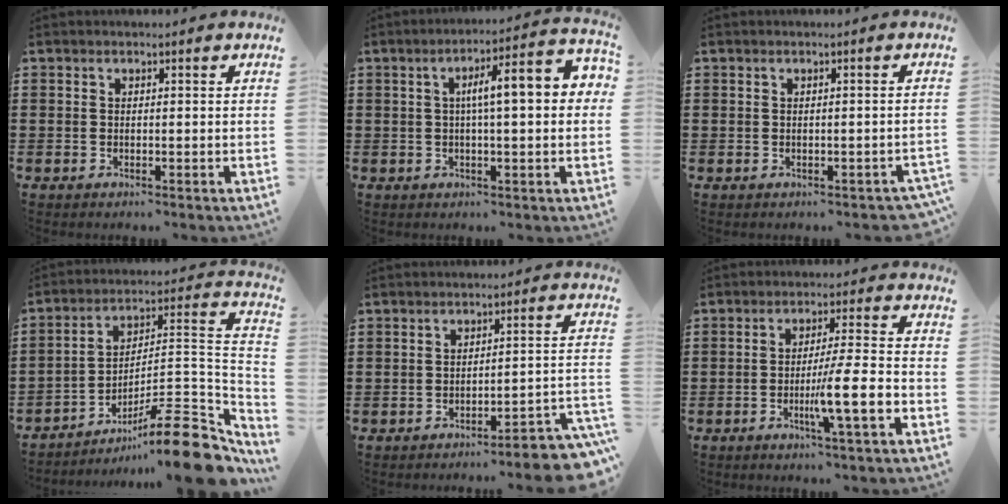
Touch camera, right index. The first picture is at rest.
{"total": 8.1, "force": [1.0, 1.4, 7.9], "torque": [-0.133, 0.000, 0.006]}
{"total": 0.8, "force": [-0.4, 0.7, 0.1], "torque": [-0.004, 0.001, -0.009]}
{"total": 13.2, "force": [-8.9, 2.1, 9.5], "torque": [-0.128, 0.021, -0.157]}
{"total": 4.3, "force": [-4.0, 0.0, 1.7], "torque": [-0.031, -0.012, -0.082]}
{"total": 8.5, "force": [-2.8, 0.2, 8.0], "torque": [-0.137, -0.009, -0.048]}